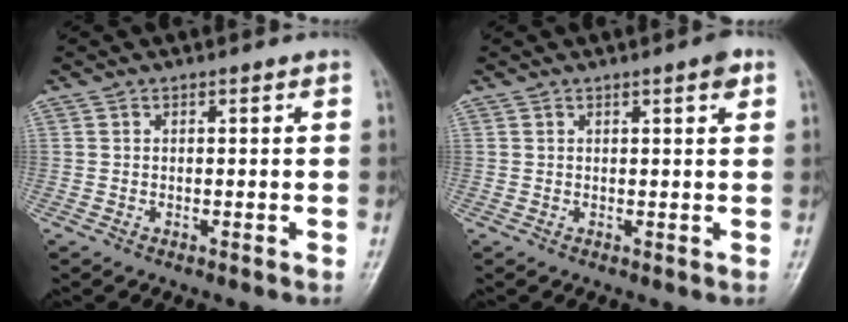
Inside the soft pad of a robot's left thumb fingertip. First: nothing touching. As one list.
[{"total": 2.1, "force": [1.1, 0.4, 1.8], "torque": [-0.023, -0.002, 0.013]}]